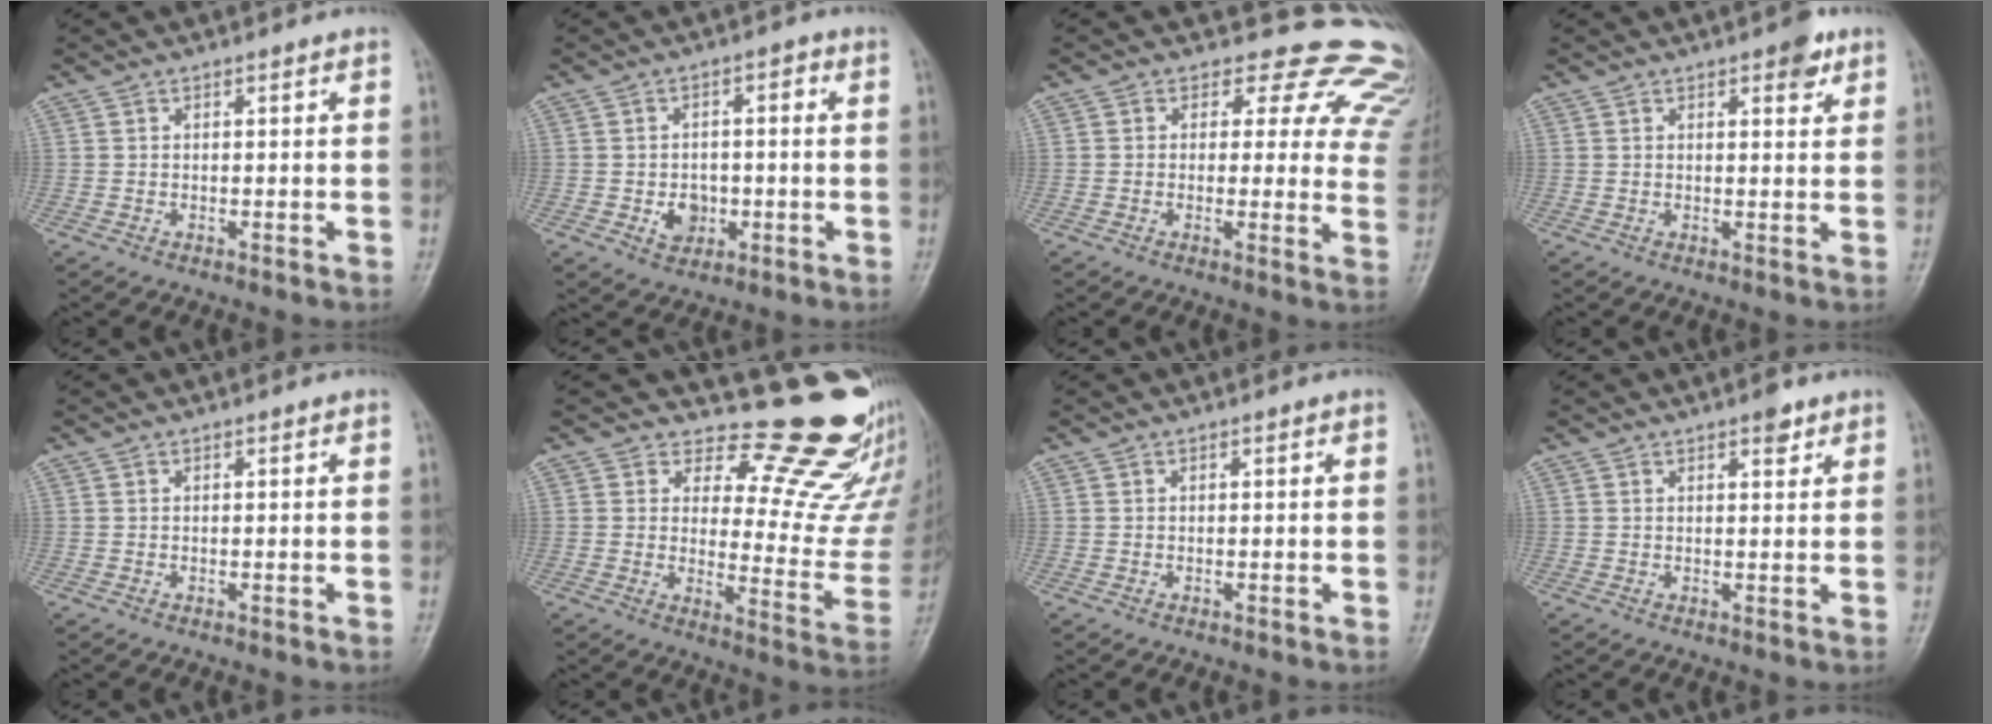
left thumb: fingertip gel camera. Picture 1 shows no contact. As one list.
[{"total": 5.7, "force": [-1.3, 4.6, 3.1], "torque": [-0.018, 0.013, -0.019]}, {"total": 14.9, "force": [11.5, 7.9, 5.2], "torque": [-0.005, -0.058, 0.095]}, {"total": 3.7, "force": [2.2, 1.5, 2.6], "torque": [-0.023, -0.008, 0.025]}, {"total": 0.0}, {"total": 17.6, "force": [16.0, 4.8, 5.5], "torque": [-0.015, -0.177, 0.188]}, {"total": 0.0}, {"total": 2.5, "force": [1.7, 1.0, 1.6], "torque": [-0.014, -0.008, 0.023]}]